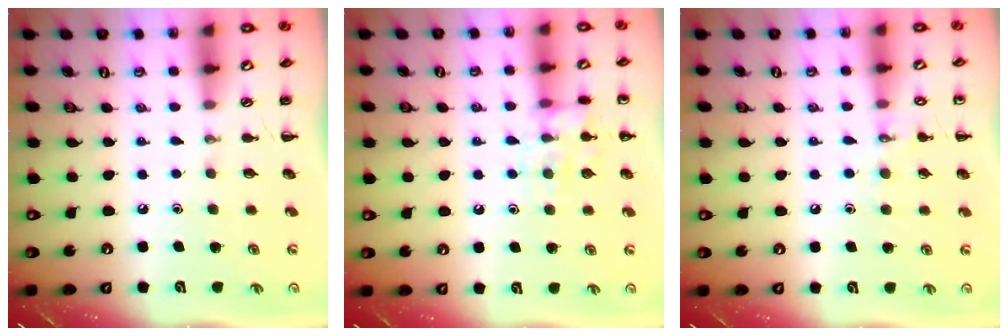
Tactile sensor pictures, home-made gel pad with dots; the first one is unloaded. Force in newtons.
{"total": 10.0, "press": 10.0, "slide": 0.4}
{"total": 7.1, "press": 6.8, "slide": 1.9}